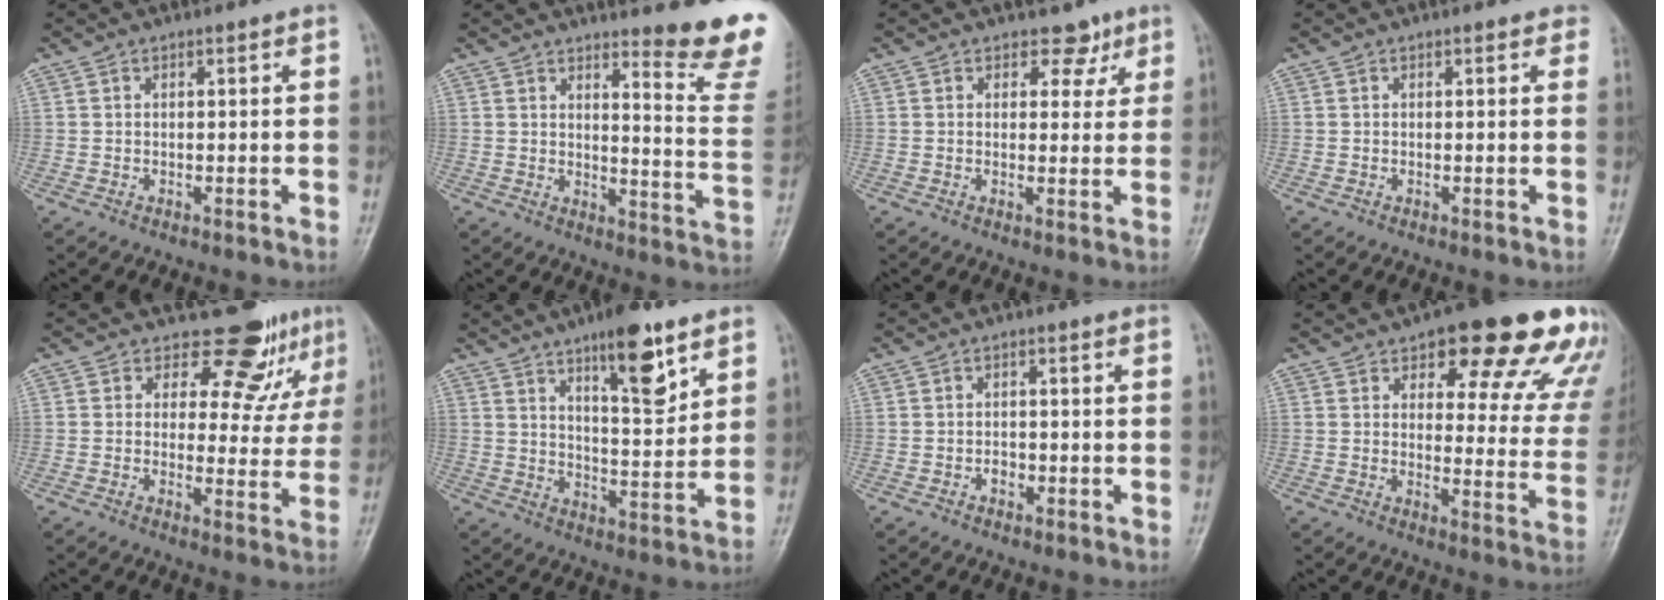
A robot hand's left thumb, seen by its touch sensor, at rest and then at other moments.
{"total": 13.2, "force": [11.6, 0.8, 6.2], "torque": [-0.055, -0.139, 0.130]}
{"total": 3.9, "force": [2.4, 2.9, 1.0], "torque": [0.022, -0.008, 0.029]}
{"total": 1.3, "force": [0.9, 0.7, 0.6], "torque": [0.009, -0.002, -0.002]}
{"total": 8.7, "force": [7.1, 4.5, 2.3], "torque": [0.016, -0.052, 0.078]}
{"total": 12.1, "force": [7.4, 3.8, 8.8], "torque": [-0.109, -0.045, 0.118]}
{"total": 1.6, "force": [-0.7, 1.3, 0.7], "torque": [0.000, 0.007, -0.013]}
{"total": 20.2, "force": [13.4, 7.5, 13.1], "torque": [-0.103, -0.055, 0.155]}